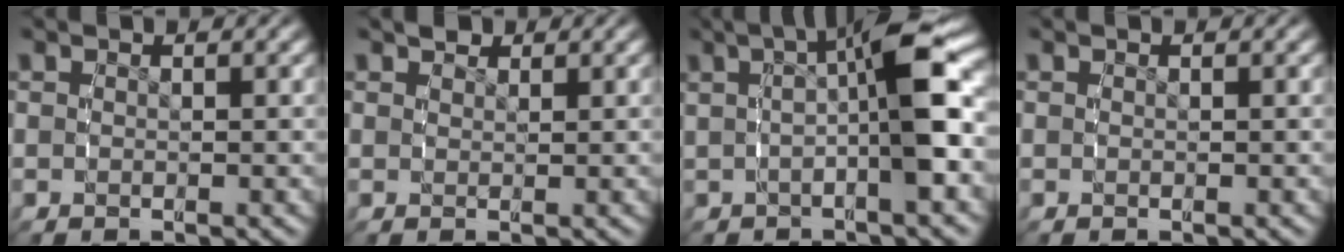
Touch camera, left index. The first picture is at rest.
{"total": 1.4, "force": [1.3, 0.6, 0.2], "torque": [0.003, 0.000, 0.022]}
{"total": 6.7, "force": [1.0, 1.2, 6.6], "torque": [-0.101, 0.020, 0.014]}
{"total": 0.0}